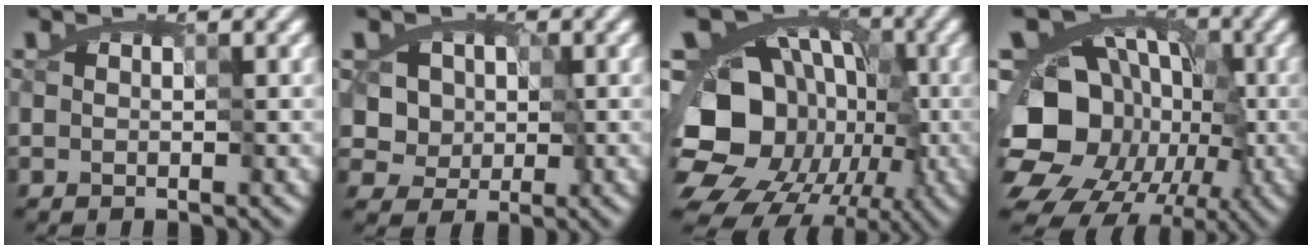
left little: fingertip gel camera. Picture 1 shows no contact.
{"total": 5.1, "force": [0.0, 4.6, 2.2], "torque": [-0.015, 0.008, -0.008]}
{"total": 20.5, "force": [-7.0, 17.6, 7.8], "torque": [-0.160, -0.006, -0.145]}
{"total": 18.5, "force": [-6.2, 16.3, 6.1], "torque": [-0.129, 0.002, -0.138]}